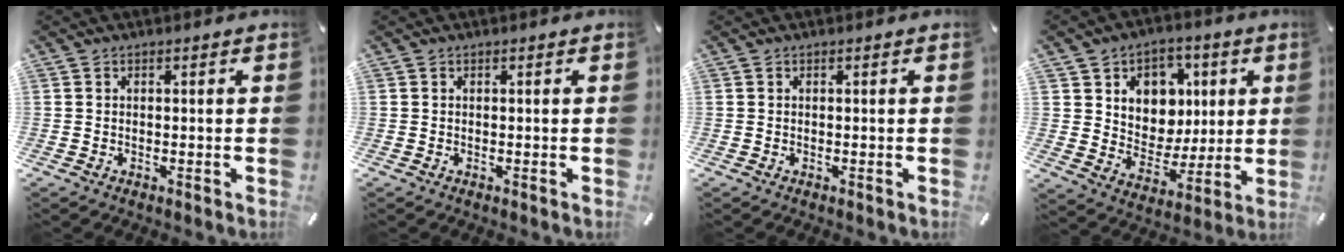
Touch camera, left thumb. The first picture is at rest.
{"total": 0.0}
{"total": 0.0}
{"total": 11.0, "force": [3.0, 10.1, 2.9], "torque": [-0.048, -0.023, 0.062]}